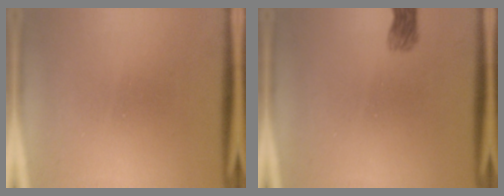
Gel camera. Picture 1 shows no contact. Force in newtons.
{"total": 2.3}